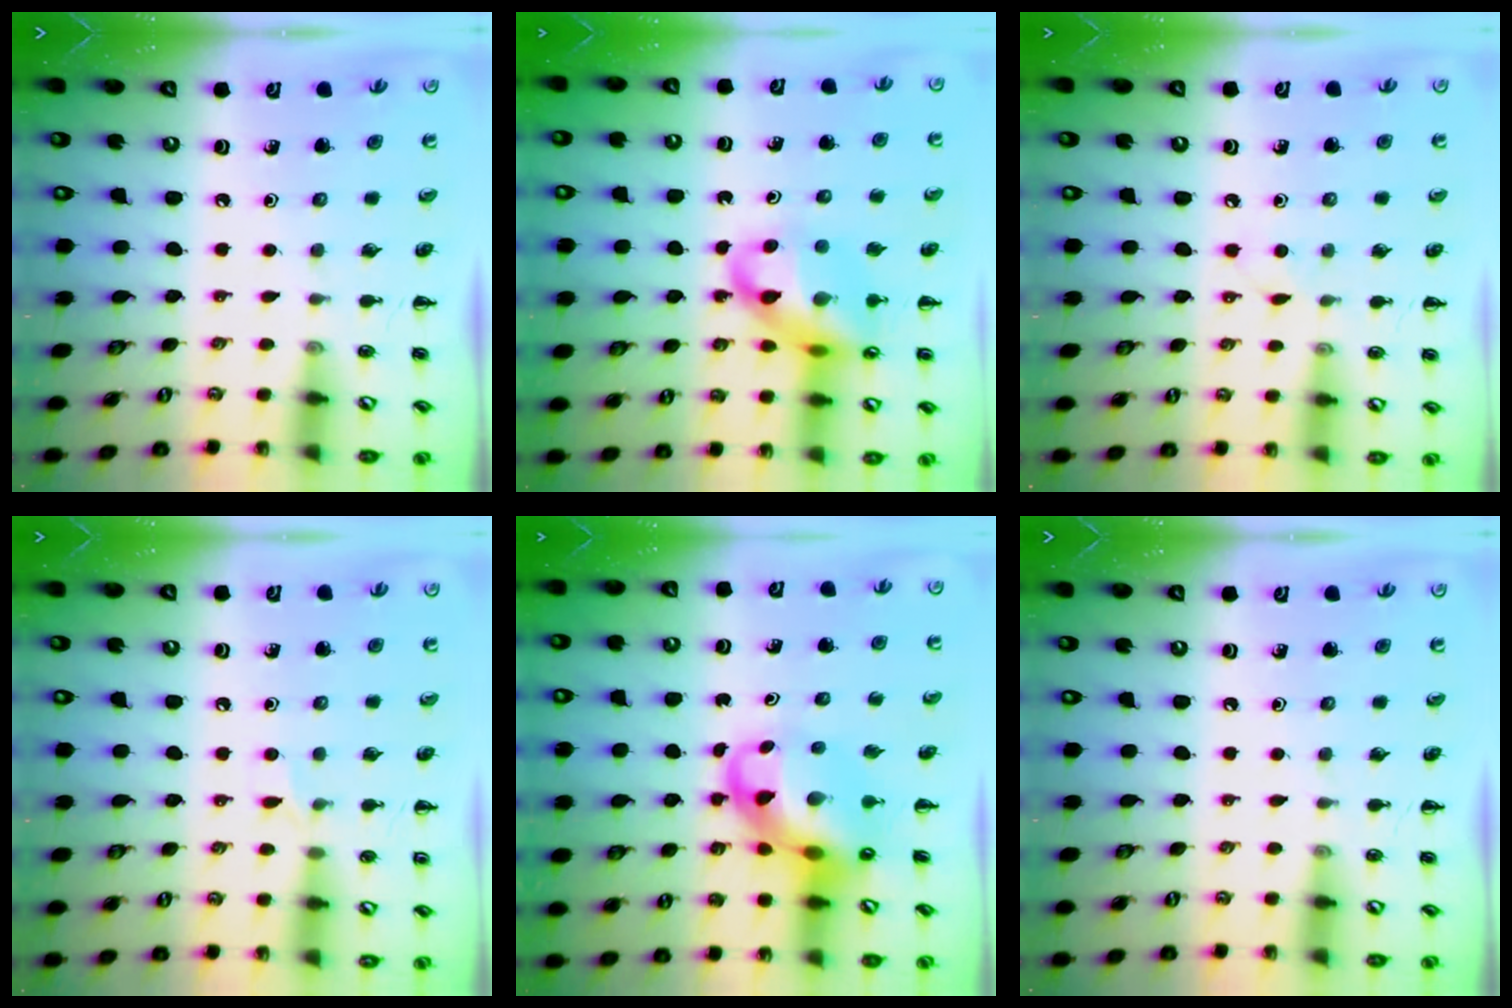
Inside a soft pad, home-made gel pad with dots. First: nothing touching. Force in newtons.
{"total": 16.0, "press": 15.5, "slide": 4.0}
{"total": 2.9, "press": 2.8, "slide": 1.0}
{"total": 5.3, "press": 5.0, "slide": 1.8}
{"total": 9.1, "press": 8.8, "slide": 2.4}
{"total": 0.0}